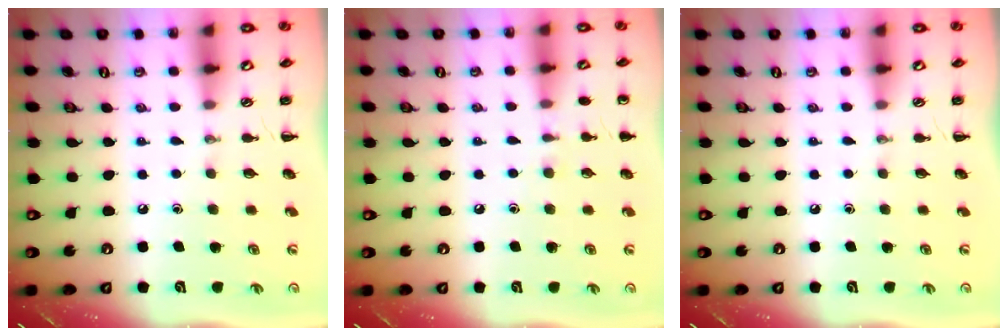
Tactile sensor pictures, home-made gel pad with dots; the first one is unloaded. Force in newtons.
{"total": 5.4, "press": 5.2, "slide": 1.7}
{"total": 0.0}